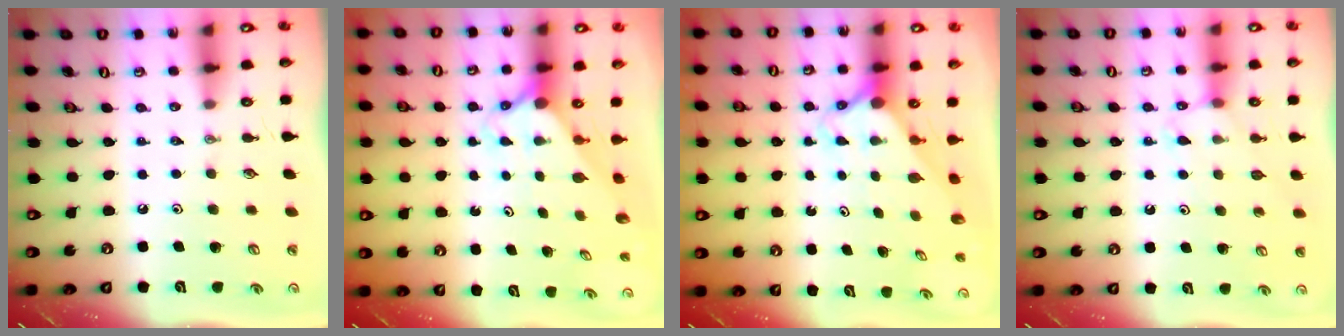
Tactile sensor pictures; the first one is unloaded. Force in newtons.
{"total": 2.1, "press": 2.1, "slide": 0.2}
{"total": 2.6, "press": 2.6, "slide": 0.2}
{"total": 6.5, "press": 6.4, "slide": 0.9}